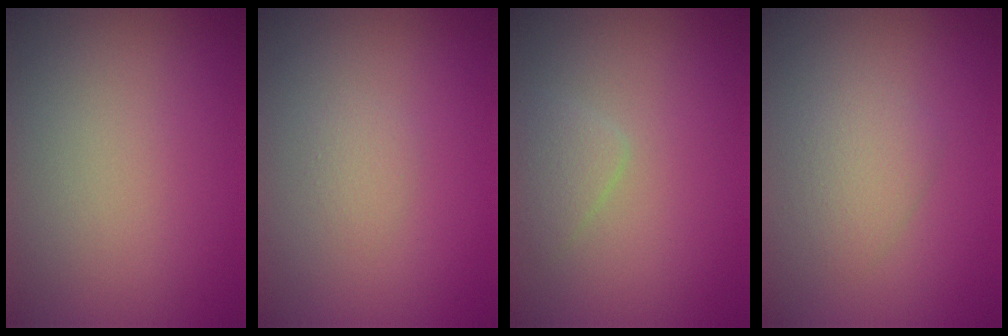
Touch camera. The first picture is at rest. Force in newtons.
{"total": 0.8, "press": 0.8, "slide": 0.1}
{"total": 1.4, "press": 1.4, "slide": 0.0}
{"total": 2.0, "press": 2.0, "slide": 0.1}